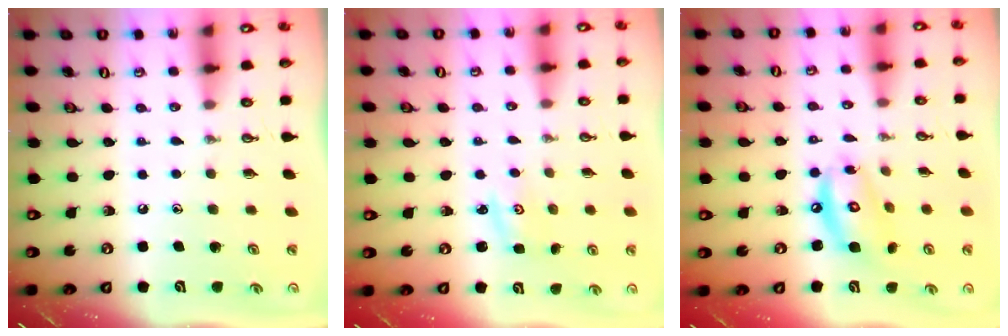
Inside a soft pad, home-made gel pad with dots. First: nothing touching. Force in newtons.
{"total": 2.3, "press": 2.3, "slide": 0.3}
{"total": 11.4, "press": 11.3, "slide": 1.1}